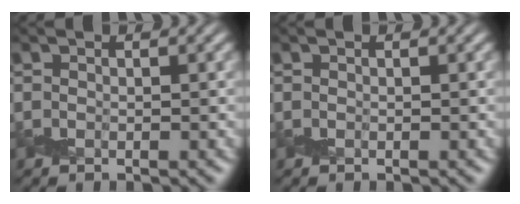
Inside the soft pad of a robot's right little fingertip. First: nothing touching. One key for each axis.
{"total": 0.0}